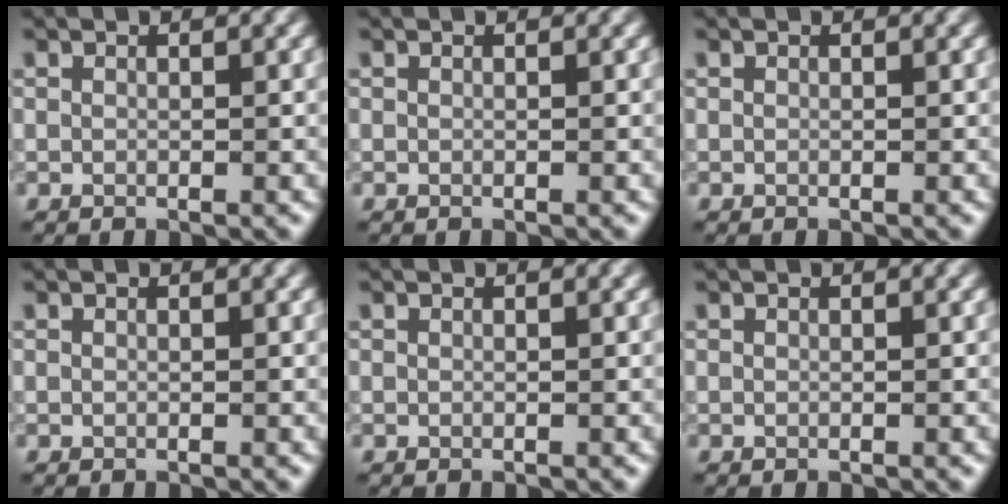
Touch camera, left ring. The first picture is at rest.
{"total": 0.0}
{"total": 0.0}
{"total": 0.0}
{"total": 0.0}
{"total": 0.0}